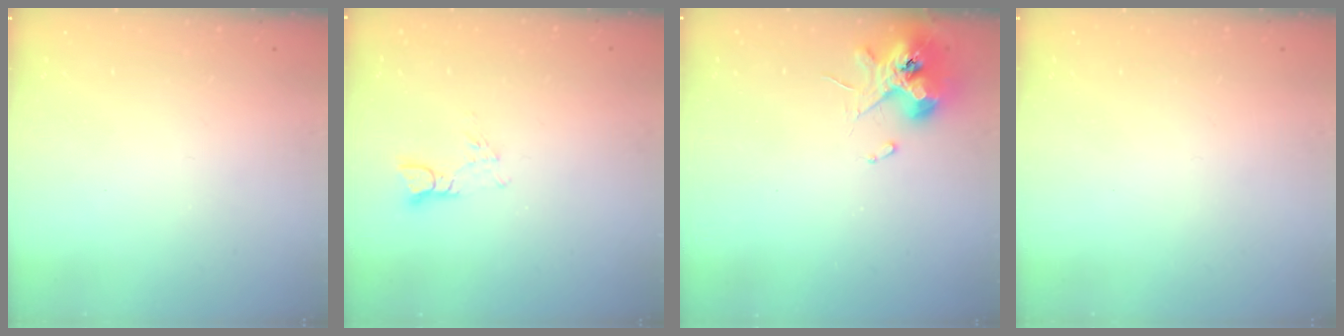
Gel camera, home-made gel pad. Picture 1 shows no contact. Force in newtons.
{"total": 3.9, "press": 3.9, "slide": 0.3}
{"total": 11.2, "press": 11.1, "slide": 1.4}
{"total": 0.0}